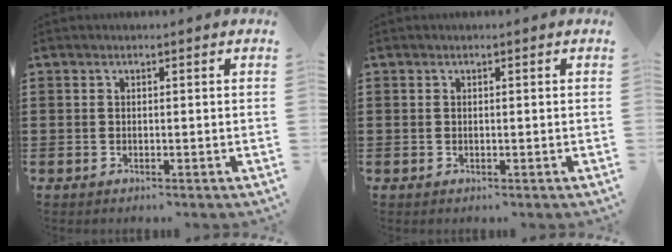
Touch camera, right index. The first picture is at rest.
{"total": 0.0}